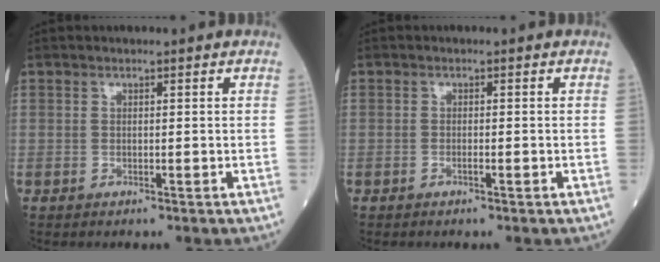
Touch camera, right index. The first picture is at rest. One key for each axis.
{"total": 0.7, "fx": -0.5, "fy": 0.1, "fz": 0.6, "tx": -0.013, "ty": 0.001, "tz": -0.007}